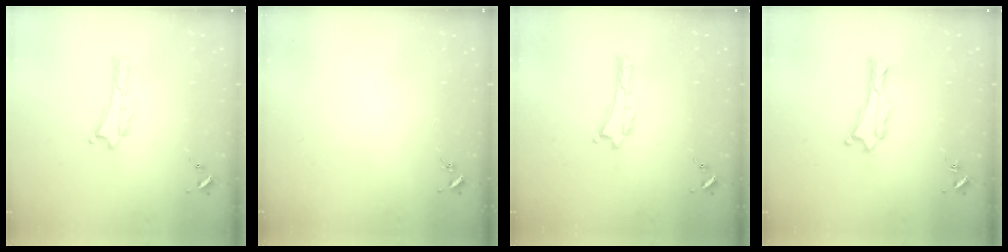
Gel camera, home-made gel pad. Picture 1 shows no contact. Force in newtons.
{"total": 0.0}
{"total": 0.0}
{"total": 0.8, "press": 0.7, "slide": 0.2}